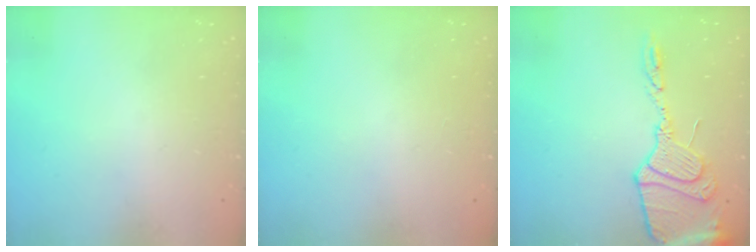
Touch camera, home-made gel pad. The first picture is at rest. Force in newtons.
{"total": 0.0}
{"total": 16.8, "press": 16.7, "slide": 1.5}